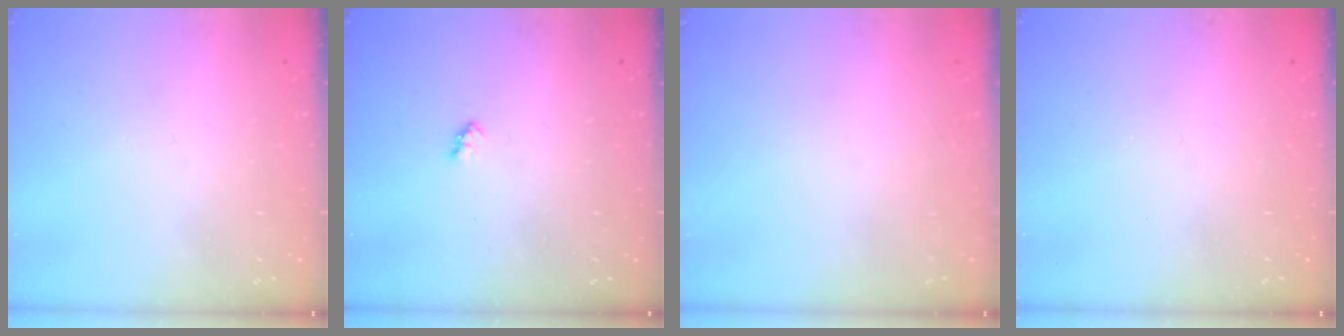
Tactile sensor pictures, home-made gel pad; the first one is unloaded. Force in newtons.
{"total": 2.0, "press": 2.0, "slide": 0.3}
{"total": 0.0}
{"total": 0.0}